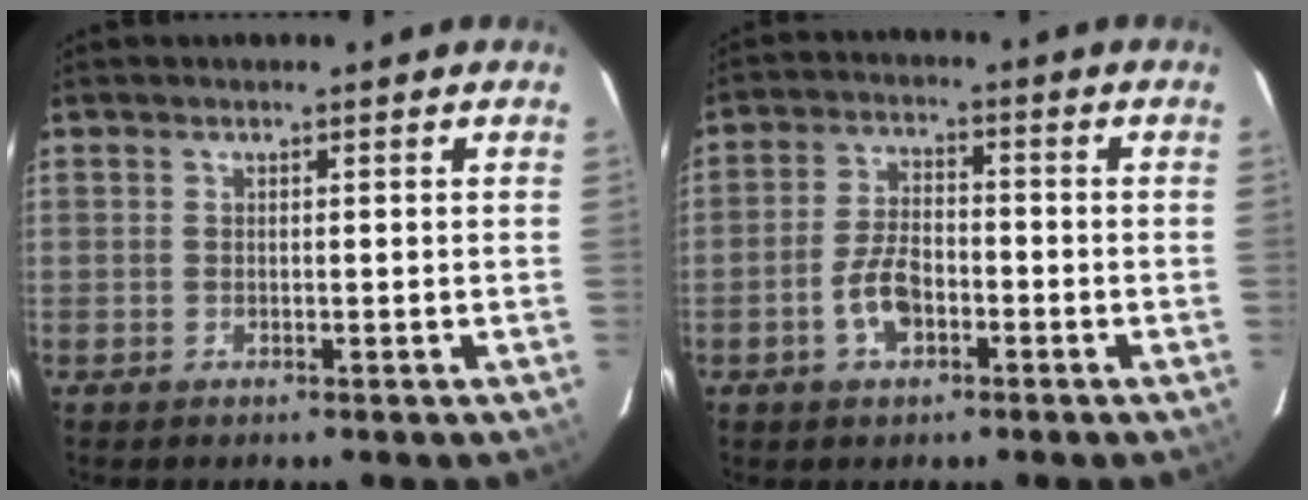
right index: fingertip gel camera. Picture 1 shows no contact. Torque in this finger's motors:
{"motor_torque": [-0.01, 0.07, -0.04, 0.00]}